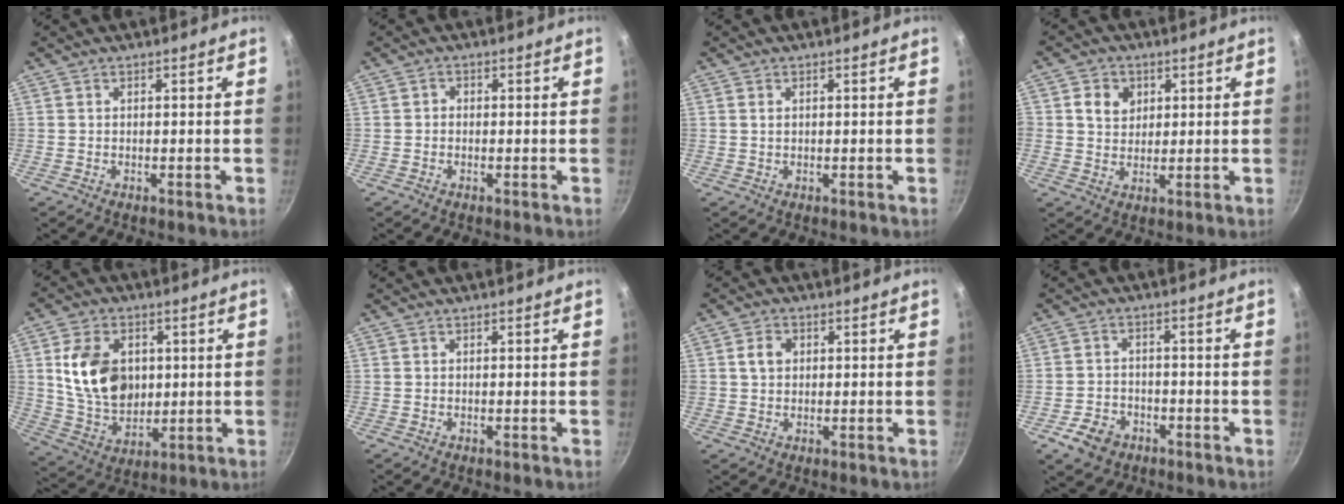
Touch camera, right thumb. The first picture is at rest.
{"total": 1.0, "force": [-0.2, 0.9, 0.4], "torque": [-0.005, 0.005, -0.005]}
{"total": 0.8, "force": [0.3, 0.6, 0.5], "torque": [-0.008, 0.002, 0.005]}
{"total": 5.5, "force": [1.7, 4.7, 2.3], "torque": [-0.012, -0.001, 0.028]}
{"total": 14.8, "force": [2.6, 10.9, 9.7], "torque": [-0.149, -0.013, 0.056]}
{"total": 0.0}
{"total": 3.5, "force": [0.8, 2.9, 1.9], "torque": [-0.020, 0.005, 0.012]}
{"total": 6.3, "force": [-3.4, 4.6, 2.7], "torque": [-0.041, 0.027, -0.053]}